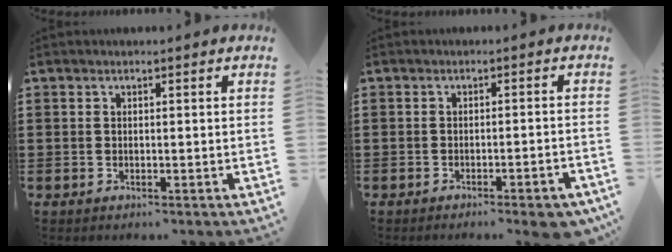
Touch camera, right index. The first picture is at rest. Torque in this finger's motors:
{"motor_torque": [0.37, -0.36, 0.24, -0.02]}